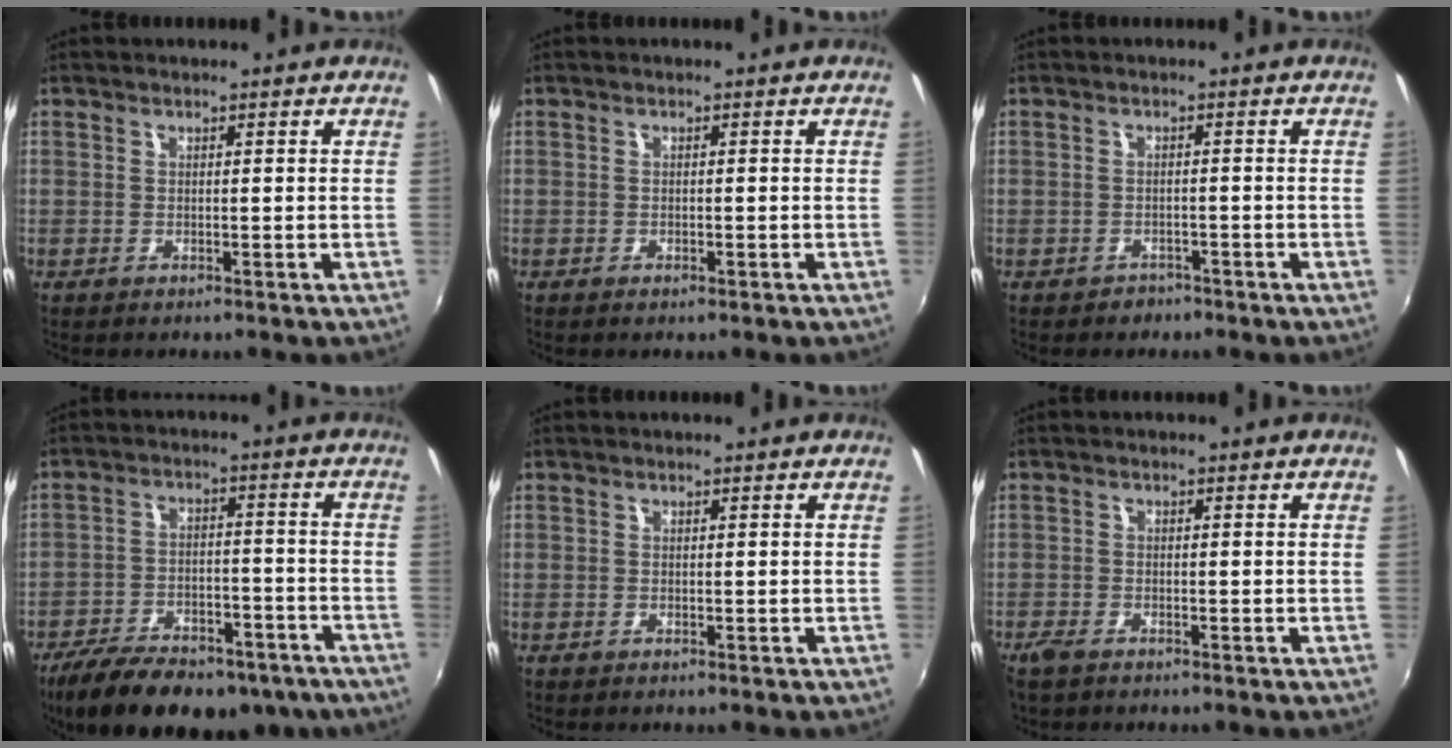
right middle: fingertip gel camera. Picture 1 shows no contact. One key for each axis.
{"total": 0.7, "fx": -0.5, "fy": 0.4, "fz": 0.3, "tx": -0.006, "ty": -0.003, "tz": -0.010}
{"total": 2.4, "fx": -1.7, "fy": 1.6, "fz": 0.1, "tx": -0.008, "ty": 0.000, "tz": -0.025}
{"total": 23.1, "fx": -17.2, "fy": 9.9, "fz": 11.9, "tx": -0.232, "ty": -0.023, "tz": -0.236}
{"total": 0.0}
{"total": 2.6, "fx": -2.1, "fy": 1.1, "fz": 1.1, "tx": -0.030, "ty": -0.006, "tz": -0.043}